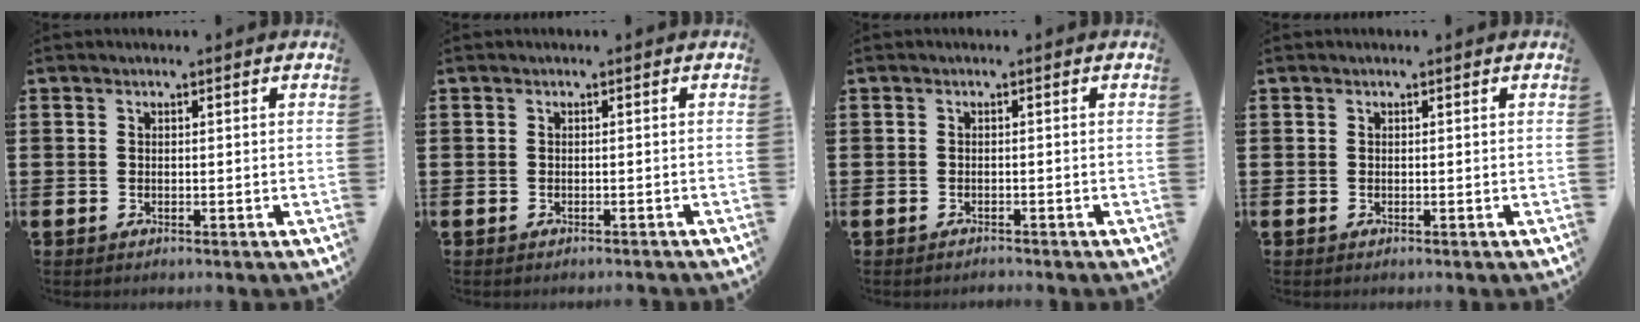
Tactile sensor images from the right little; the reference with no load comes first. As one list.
[{"total": 0.0}, {"total": 0.6, "force": [-0.6, 0.0, -0.1], "torque": [-0.001, -0.002, -0.012]}, {"total": 0.0}]